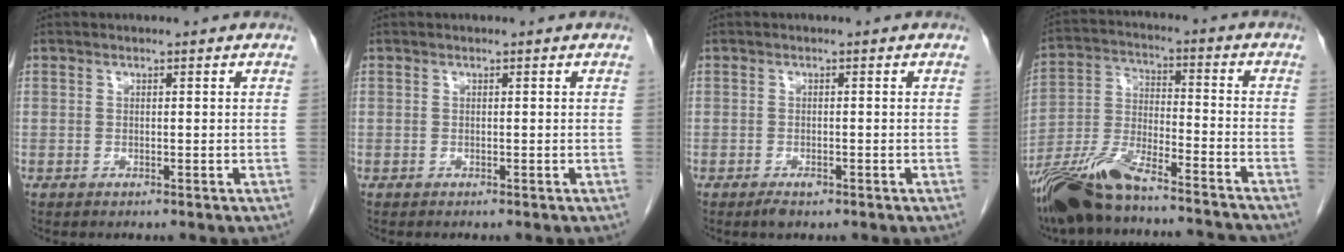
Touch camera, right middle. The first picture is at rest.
{"total": 0.0}
{"total": 1.5, "force": [-1.0, 0.5, 1.0], "torque": [-0.020, -0.002, -0.014]}
{"total": 16.9, "force": [-14.5, 2.7, 8.3], "torque": [-0.184, -0.001, -0.261]}